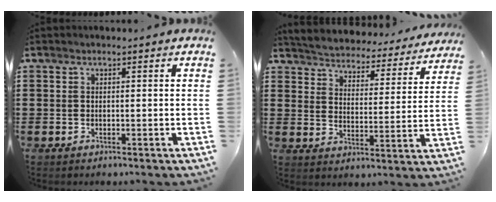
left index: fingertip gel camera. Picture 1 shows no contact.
{"total": 4.0, "force": [4.0, -0.1, -0.3], "torque": [-0.021, -0.039, 0.062]}